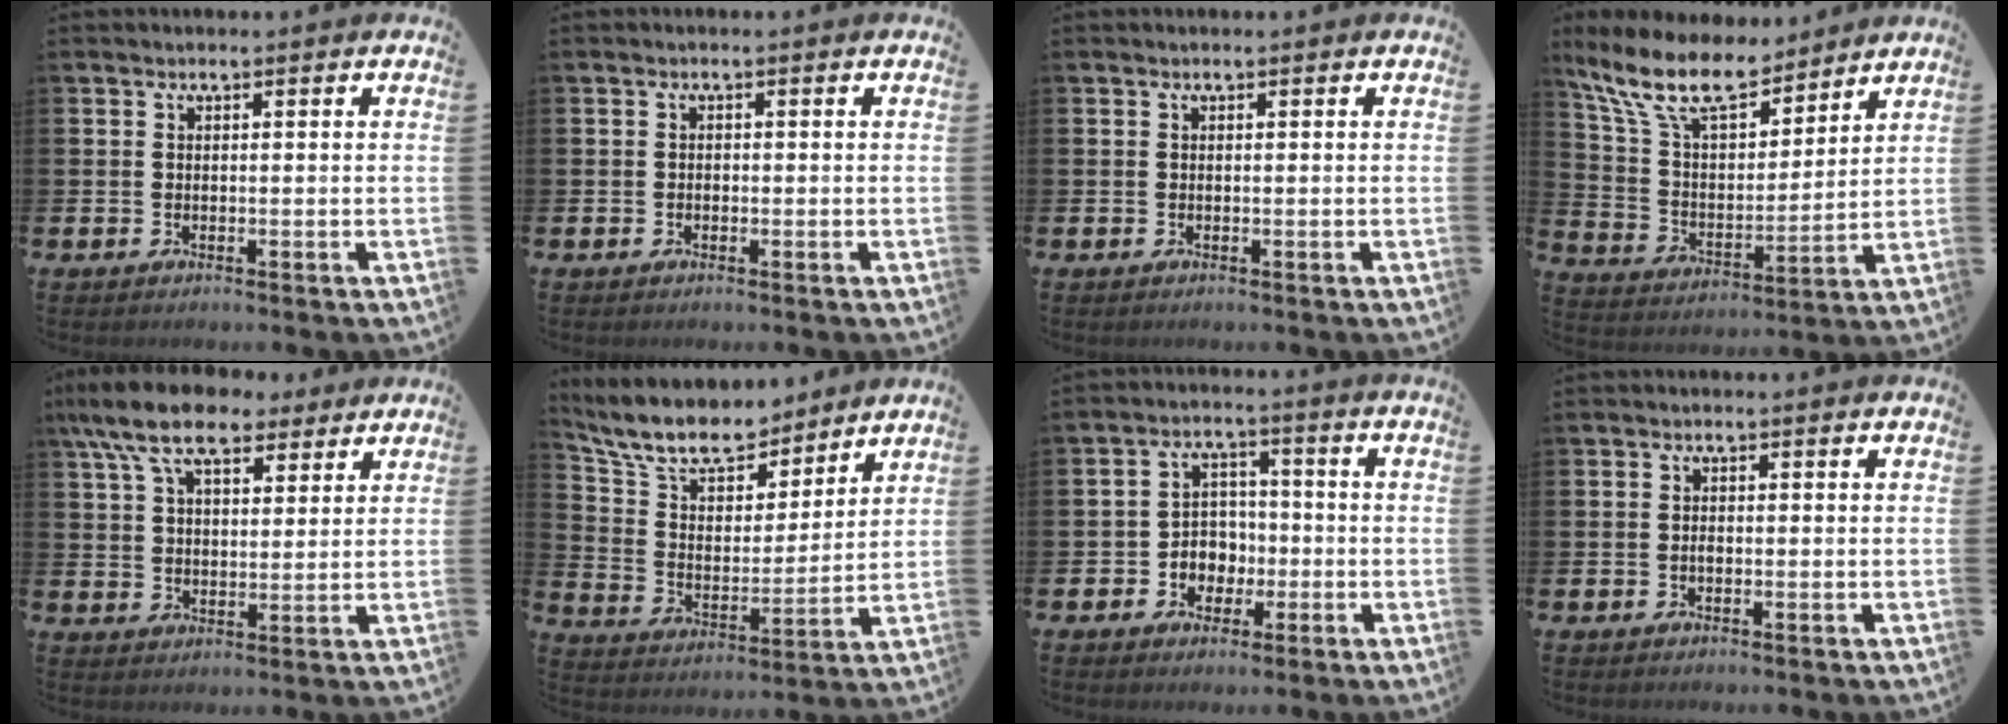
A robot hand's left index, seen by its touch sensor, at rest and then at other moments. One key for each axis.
{"total": 0.8, "fx": -0.7, "fy": 0.3, "fz": -0.2, "tx": -0.003, "ty": 0.005, "tz": -0.014}
{"total": 0.0}
{"total": 11.2, "fx": 9.5, "fy": 3.6, "fz": 4.8, "tx": -0.140, "ty": -0.049, "tz": 0.171}
{"total": 9.9, "fx": 8.0, "fy": 3.9, "fz": 4.3, "tx": -0.099, "ty": -0.023, "tz": 0.145}
{"total": 10.3, "fx": 9.1, "fy": 3.8, "fz": 2.9, "tx": -0.094, "ty": -0.063, "tz": 0.162}
{"total": 4.0, "fx": -1.4, "fy": 3.7, "fz": 0.7, "tx": -0.017, "ty": 0.001, "tz": -0.035}
{"total": 0.7, "fx": -0.6, "fy": 0.2, "fz": 0.3, "tx": -0.004, "ty": -0.001, "tz": -0.012}